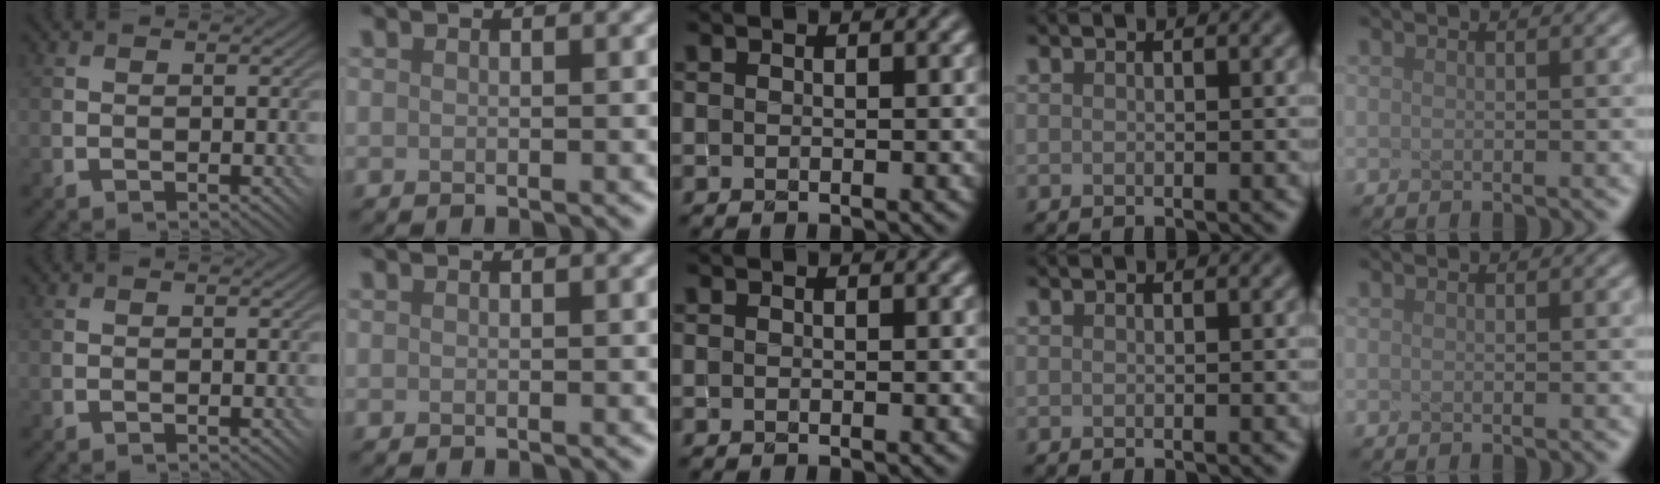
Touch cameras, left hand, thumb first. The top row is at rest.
{}